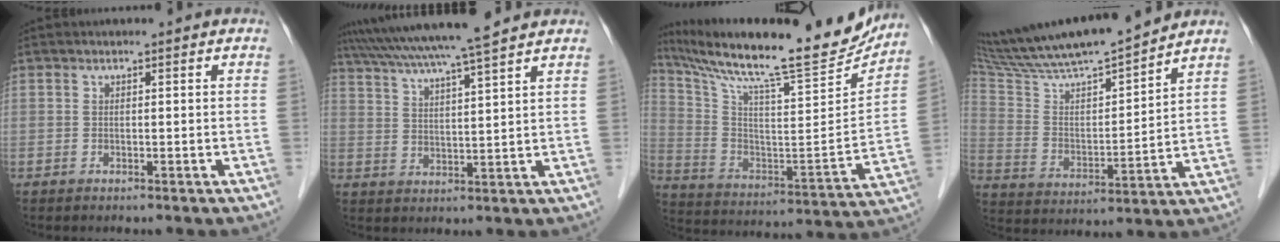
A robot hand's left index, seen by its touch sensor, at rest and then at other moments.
{"total": 13.5, "force": [11.7, -1.0, 6.7], "torque": [-0.121, 0.023, 0.179]}
{"total": 25.6, "force": [22.5, 2.5, 12.0], "torque": [-0.219, -0.043, 0.340]}
{"total": 20.2, "force": [18.1, 0.9, 8.9], "torque": [-0.160, 0.008, 0.314]}